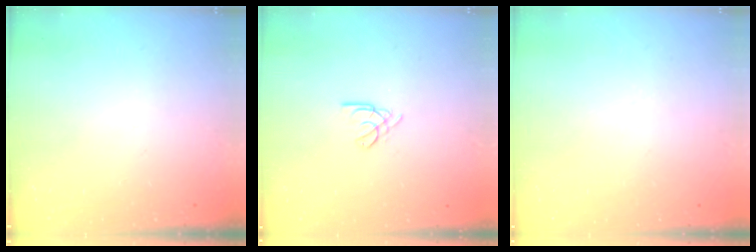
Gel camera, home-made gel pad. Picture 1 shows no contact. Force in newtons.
{"total": 2.2, "press": 2.1, "slide": 0.5}
{"total": 1.8, "press": 1.6, "slide": 0.6}